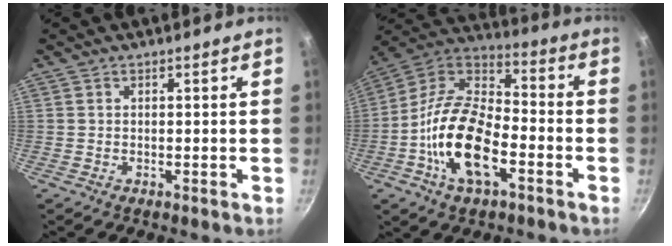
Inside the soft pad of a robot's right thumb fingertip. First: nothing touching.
{"total": 18.7, "force": [-6.2, 9.5, 14.9], "torque": [-0.265, 0.040, -0.133]}